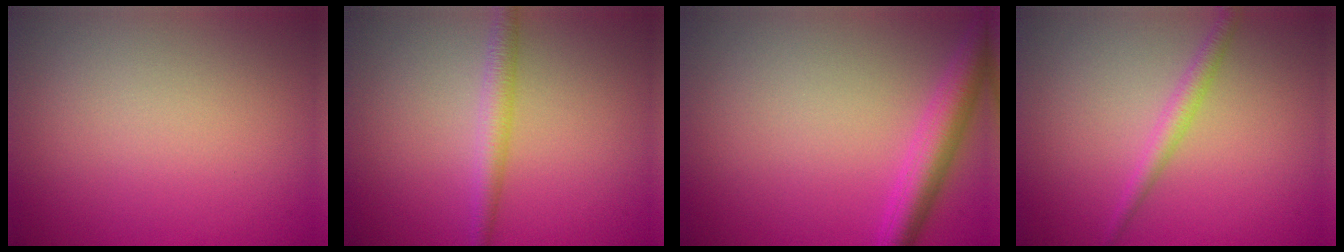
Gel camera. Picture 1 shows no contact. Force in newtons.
{"total": 2.3, "press": 2.3, "slide": 0.0}
{"total": 4.2, "press": 4.2, "slide": 0.1}
{"total": 1.9, "press": 1.9, "slide": 0.1}